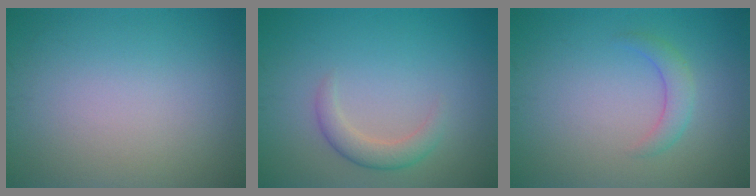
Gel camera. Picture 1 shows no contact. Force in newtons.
{"total": 2.3, "press": 2.3, "slide": 0.1}
{"total": 1.9, "press": 1.9, "slide": 0.2}